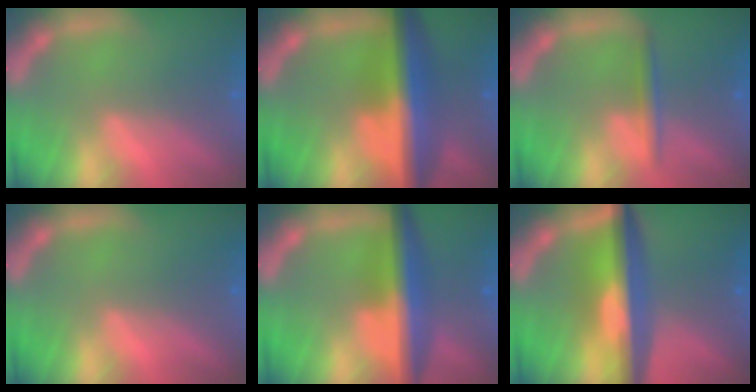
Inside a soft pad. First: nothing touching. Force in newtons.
{"total": 9.5}
{"total": 1.9}
{"total": 0.0}
{"total": 7.4}
{"total": 9.6}